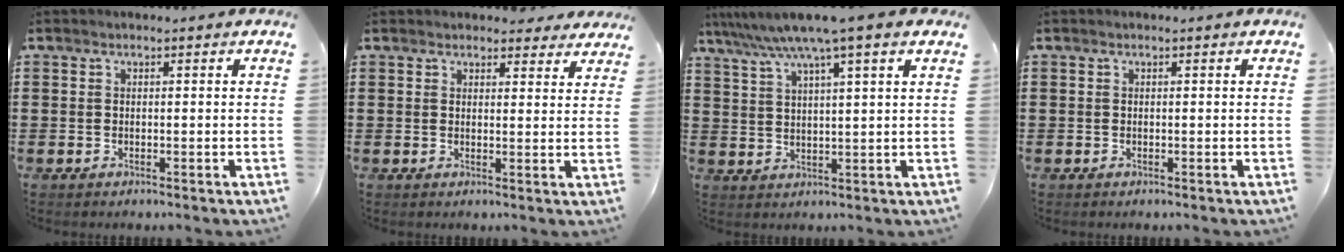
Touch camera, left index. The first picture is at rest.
{"total": 2.9, "force": [2.7, 0.8, 0.6], "torque": [-0.011, -0.006, 0.050]}
{"total": 7.1, "force": [5.3, -0.3, 4.7], "torque": [-0.108, -0.020, 0.088]}
{"total": 0.0}